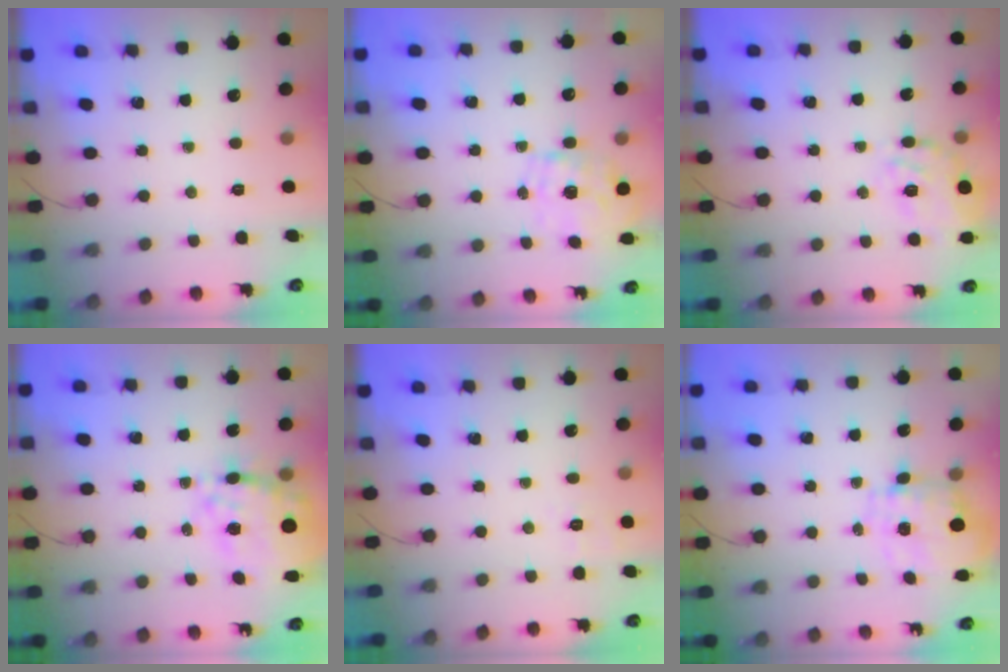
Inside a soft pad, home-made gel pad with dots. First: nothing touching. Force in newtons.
{"total": 1.6, "press": 1.4, "slide": 0.8}
{"total": 11.0, "press": 10.7, "slide": 2.8}
{"total": 14.3, "press": 13.5, "slide": 4.9}
{"total": 2.0, "press": 0.4, "slide": 1.9}
{"total": 3.3, "press": 3.1, "slide": 1.3}